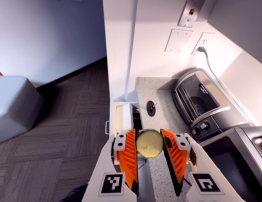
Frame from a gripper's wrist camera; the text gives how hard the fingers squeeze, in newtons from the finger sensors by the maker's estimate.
{"total": 9.9, "left": 10.0, "right": 9.9}